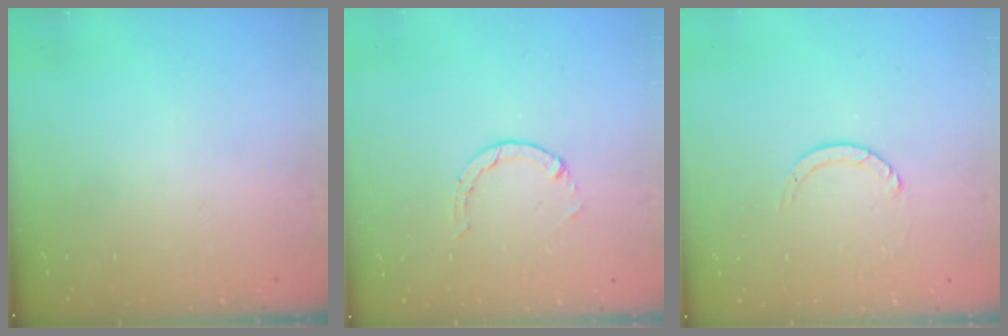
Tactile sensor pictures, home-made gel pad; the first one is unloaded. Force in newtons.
{"total": 0.6, "press": 0.6, "slide": 0.2}
{"total": 1.1, "press": 1.1, "slide": 0.1}